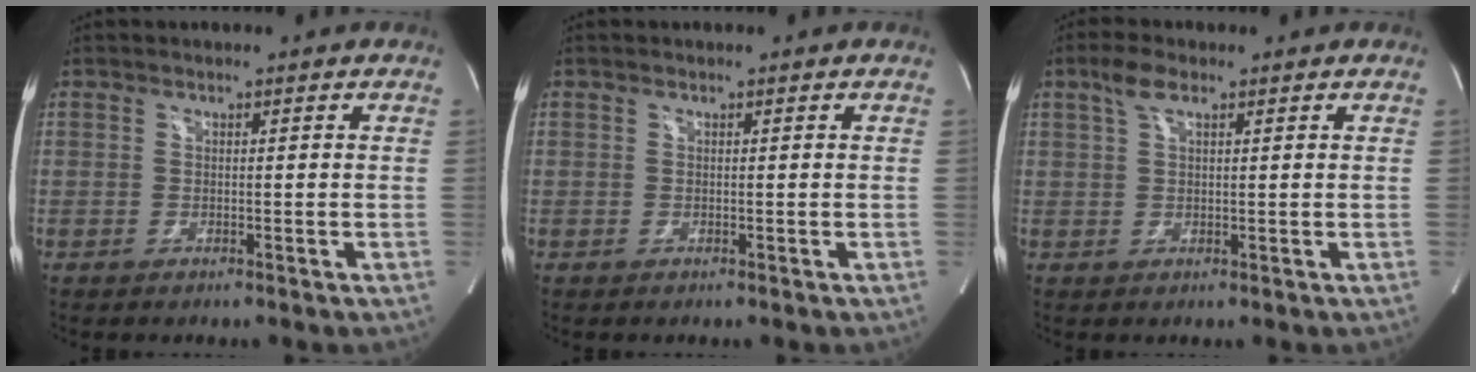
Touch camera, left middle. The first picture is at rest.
{"total": 0.0}
{"total": 3.3, "force": [1.9, 1.1, 2.5], "torque": [-0.059, 0.016, 0.041]}